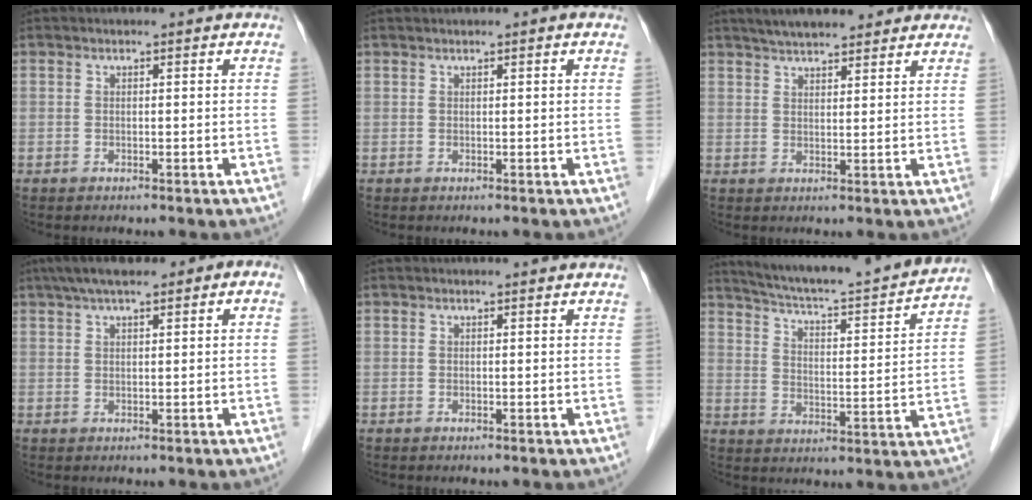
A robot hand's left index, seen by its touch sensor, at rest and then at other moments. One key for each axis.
{"total": 0.7, "fx": 0.5, "fy": -0.1, "fz": 0.6, "tx": -0.013, "ty": 0.009, "tz": 0.013}
{"total": 9.4, "fx": 8.1, "fy": 2.0, "fz": 4.4, "tx": -0.060, "ty": 0.027, "tz": 0.118}
{"total": 7.3, "fx": 3.6, "fy": 1.9, "fz": 6.1, "tx": -0.104, "ty": 0.035, "tz": 0.053}
{"total": 0.0}
{"total": 18.6, "fx": 17.2, "fy": -0.1, "fz": 7.0, "tx": -0.118, "ty": -0.021, "tz": 0.246}